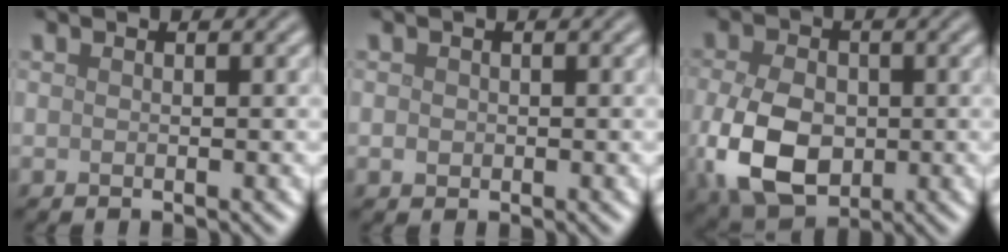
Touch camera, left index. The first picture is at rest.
{"total": 0.8, "force": [0.0, 0.7, 0.3], "torque": [-0.002, -0.003, -0.002]}
{"total": 8.4, "force": [-1.5, 5.7, 5.9], "torque": [-0.138, -0.016, -0.027]}